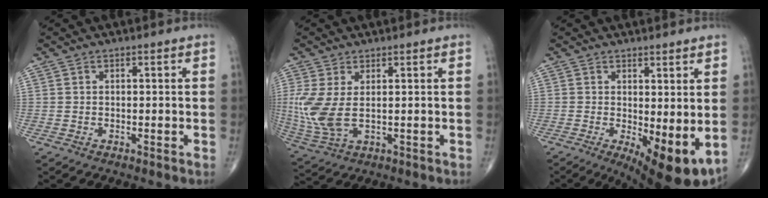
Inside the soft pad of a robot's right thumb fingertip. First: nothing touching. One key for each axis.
{"total": 9.4, "fx": 0.6, "fy": 4.6, "fz": 8.2, "tx": -0.209, "ty": -0.009, "tz": 0.027}
{"total": 10.1, "fx": -1.0, "fy": 3.7, "fz": 9.4, "tx": -0.134, "ty": -0.024, "tz": -0.003}